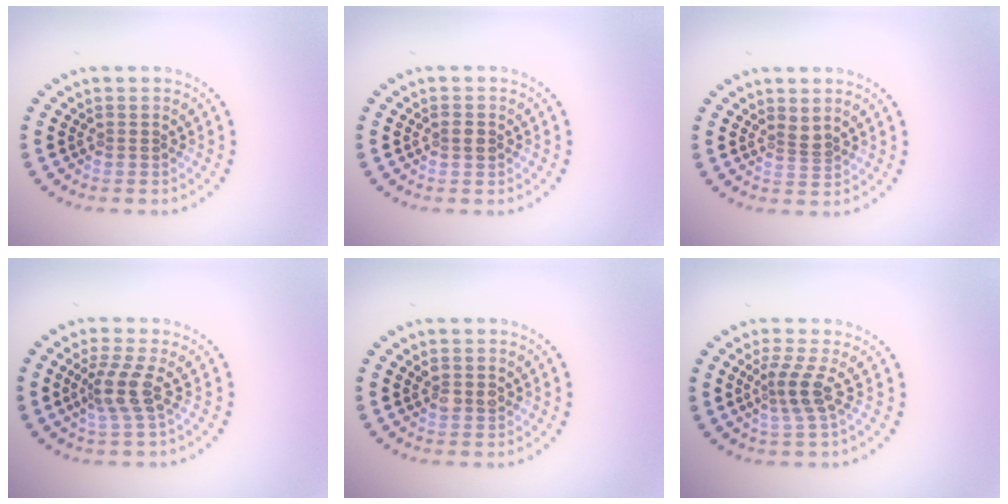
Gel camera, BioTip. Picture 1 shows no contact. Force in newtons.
{"total": 1.1, "press": 1.1, "slide": 0.2}
{"total": 1.0, "press": 0.6, "slide": 0.8}
{"total": 2.7, "press": 2.1, "slide": 1.7}
{"total": 1.6, "press": 1.6, "slide": 0.5}
{"total": 2.6, "press": 1.8, "slide": 1.8}